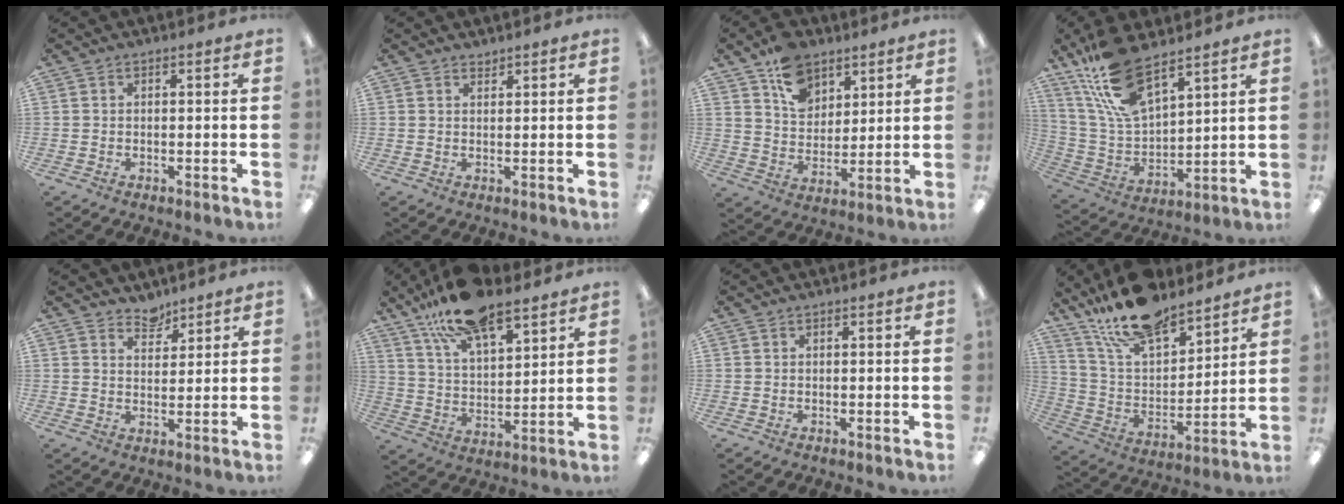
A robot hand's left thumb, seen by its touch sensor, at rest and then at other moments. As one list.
[{"total": 1.3, "force": [1.3, 0.2, 0.0], "torque": [-0.001, -0.003, 0.026]}, {"total": 11.7, "force": [7.7, 7.8, 4.3], "torque": [-0.067, -0.038, 0.145]}, {"total": 16.7, "force": [11.9, 6.3, 9.8], "torque": [-0.228, -0.056, 0.215]}, {"total": 4.4, "force": [4.0, 1.7, 0.3], "torque": [0.000, -0.026, 0.074]}, {"total": 15.8, "force": [12.0, 5.8, 8.6], "torque": [-0.164, -0.053, 0.214]}, {"total": 0.0}, {"total": 17.7, "force": [14.9, 6.2, 7.3], "torque": [-0.155, -0.089, 0.269]}]